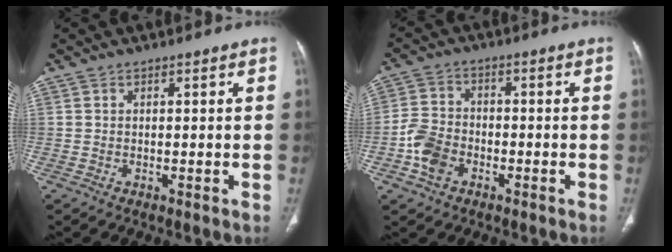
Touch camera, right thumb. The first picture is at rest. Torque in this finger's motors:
{"motor_torque": [0.96, 0.73, 0.47, -0.87, 0.21]}